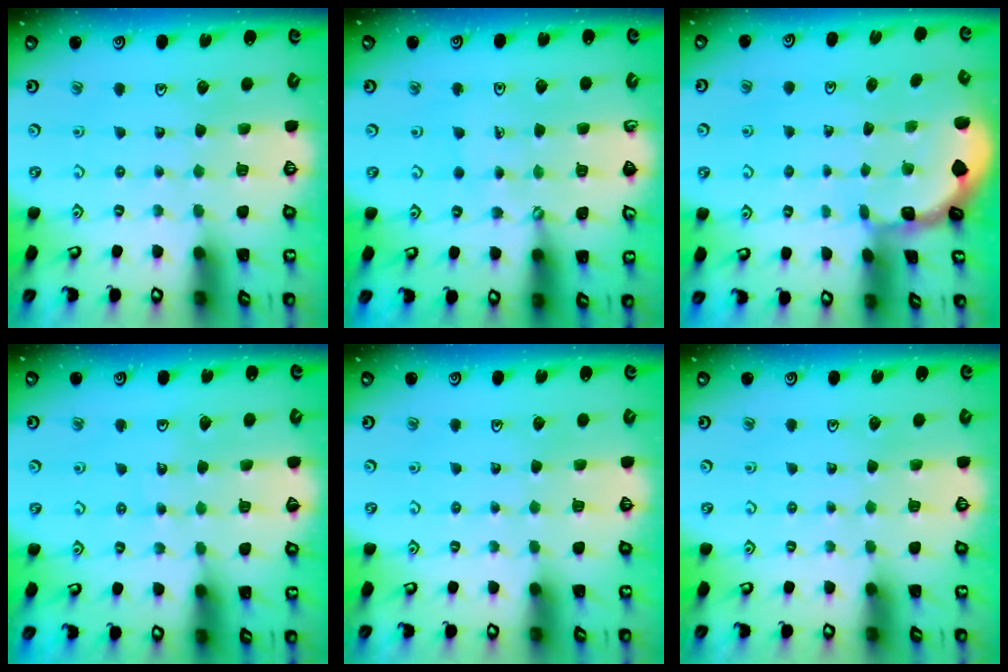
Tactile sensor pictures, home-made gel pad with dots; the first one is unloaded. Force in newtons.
{"total": 1.0, "press": 1.0, "slide": 0.2}
{"total": 1.1, "press": 1.1, "slide": 0.1}
{"total": 4.5, "press": 4.5, "slide": 0.5}
{"total": 0.0}
{"total": 0.0}